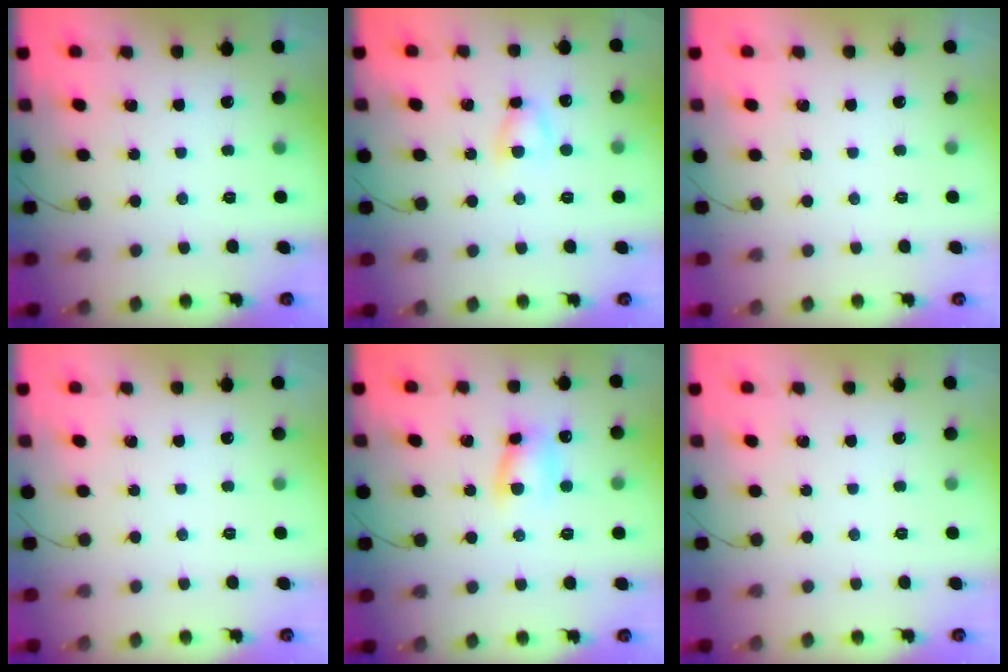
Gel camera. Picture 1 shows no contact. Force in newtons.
{"total": 3.9, "press": 3.9, "slide": 0.6}
{"total": 0.0}
{"total": 0.0}
{"total": 7.7, "press": 7.7, "slide": 0.4}
{"total": 0.0}